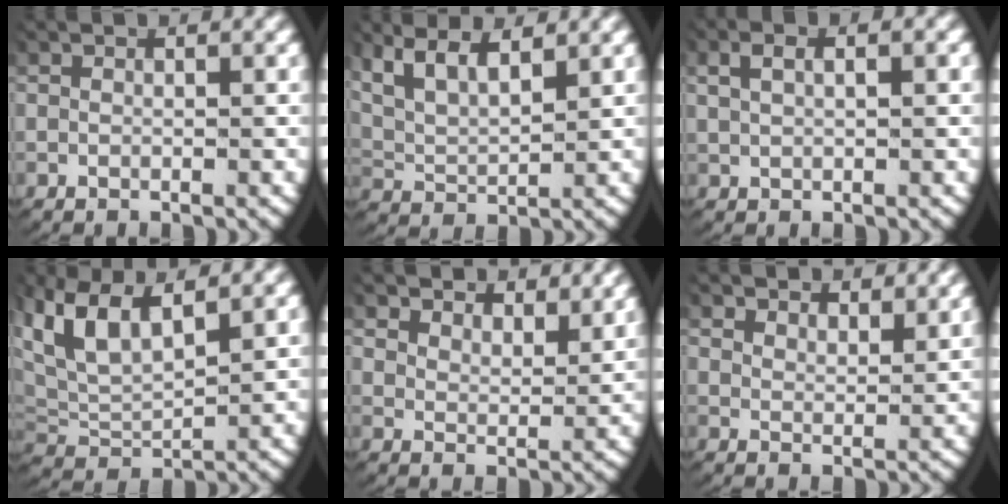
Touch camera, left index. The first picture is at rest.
{"total": 6.9, "force": [3.1, 4.8, 4.0], "torque": [-0.093, -0.003, 0.049]}
{"total": 2.0, "force": [0.8, 0.8, 1.6], "torque": [-0.030, 0.005, 0.019]}
{"total": 8.3, "force": [2.4, 6.1, 5.1], "torque": [-0.150, -0.019, 0.049]}
{"total": 3.9, "force": [3.7, 0.7, 0.8], "torque": [-0.020, -0.008, 0.069]}
{"total": 3.4, "force": [3.4, 0.3, 0.4], "torque": [-0.013, -0.006, 0.062]}